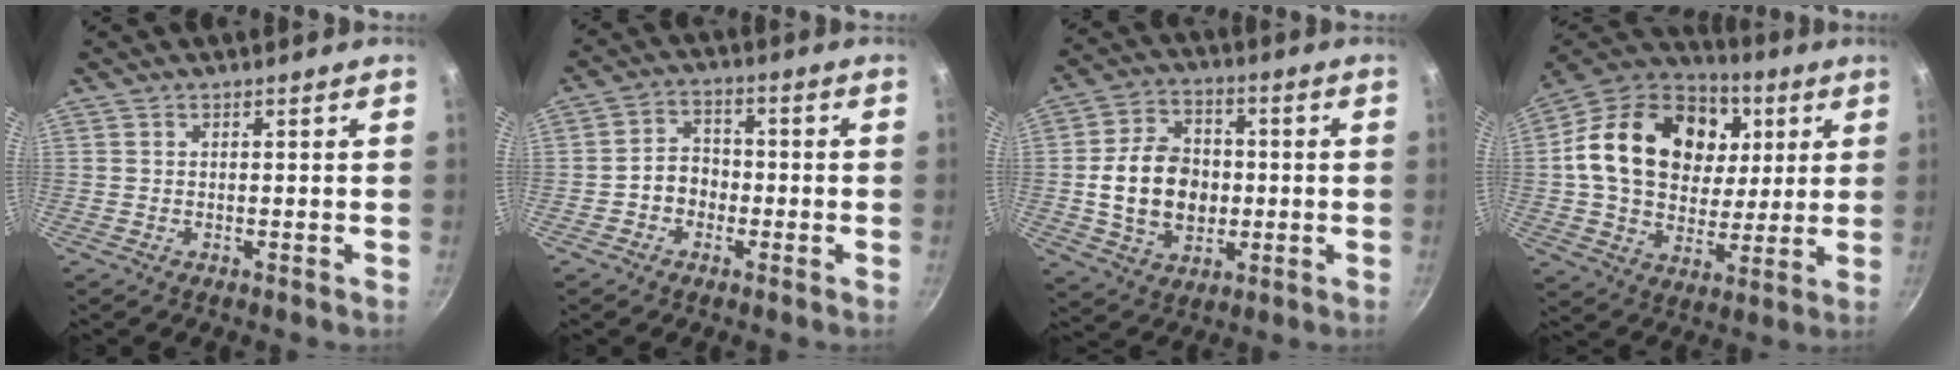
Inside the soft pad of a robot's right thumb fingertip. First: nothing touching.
{"total": 5.3, "force": [-1.6, 4.3, 2.6], "torque": [-0.011, 0.024, -0.032]}
{"total": 14.3, "force": [-0.8, 10.7, 9.3], "torque": [-0.139, 0.016, -0.011]}
{"total": 25.5, "force": [5.9, 18.8, 16.3], "torque": [-0.265, 0.007, 0.096]}